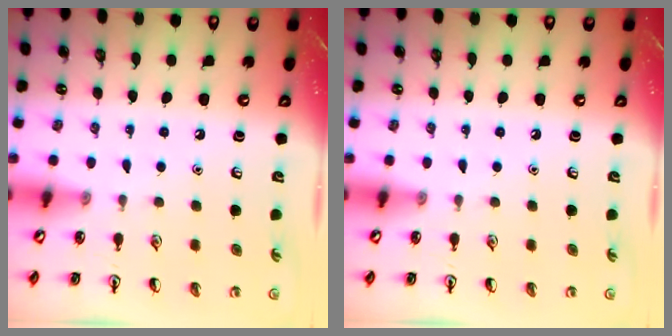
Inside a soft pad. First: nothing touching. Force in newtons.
{"total": 0.0}